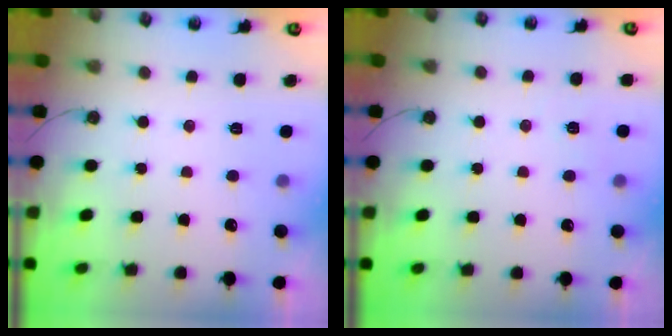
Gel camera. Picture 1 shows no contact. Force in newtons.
{"total": 4.0, "press": 4.0, "slide": 0.2}